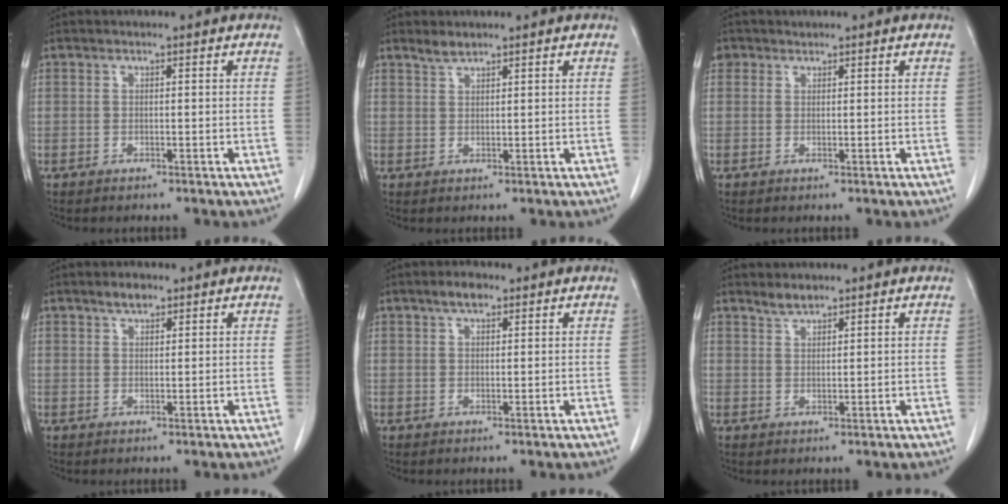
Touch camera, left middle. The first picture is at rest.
{"total": 1.5, "force": [1.4, 0.2, 0.4], "torque": [-0.011, 0.001, 0.030]}
{"total": 1.6, "force": [1.0, 1.3, 0.1], "torque": [0.004, 0.009, 0.016]}
{"total": 2.1, "force": [1.5, 0.9, 1.1], "torque": [-0.021, 0.002, 0.026]}
{"total": 2.6, "force": [1.7, 1.1, 1.6], "torque": [-0.031, 0.006, 0.029]}
{"total": 1.9, "force": [1.8, 0.4, 0.6], "torque": [-0.012, 0.000, 0.036]}